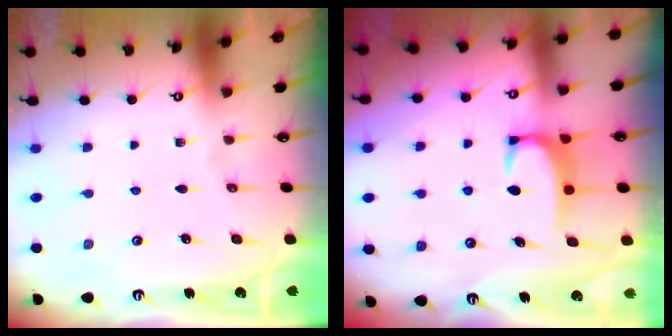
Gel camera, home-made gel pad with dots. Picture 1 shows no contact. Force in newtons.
{"total": 3.2, "press": 3.1, "slide": 0.6}